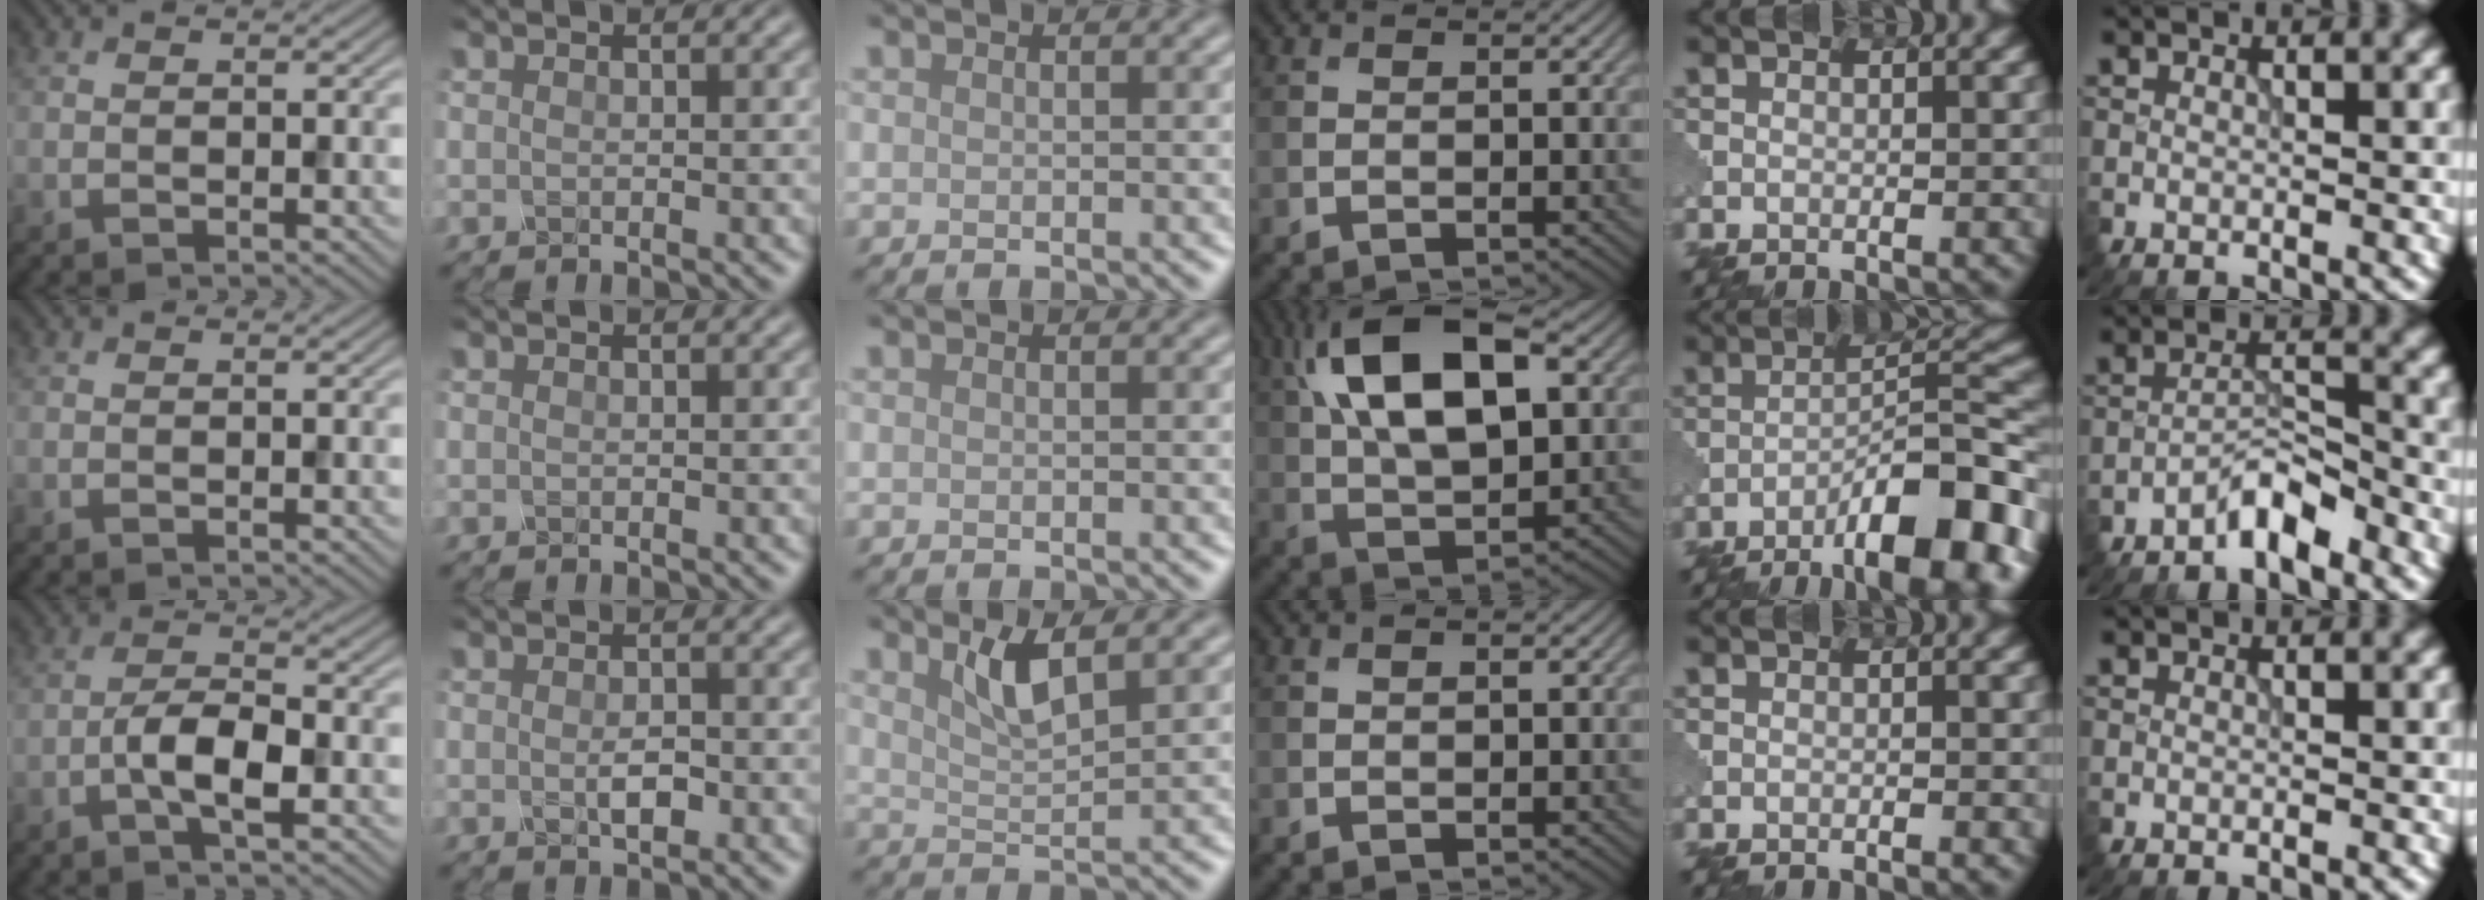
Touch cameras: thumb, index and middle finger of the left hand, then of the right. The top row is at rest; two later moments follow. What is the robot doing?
{"motion": "disassemble", "object": "glue stick"}